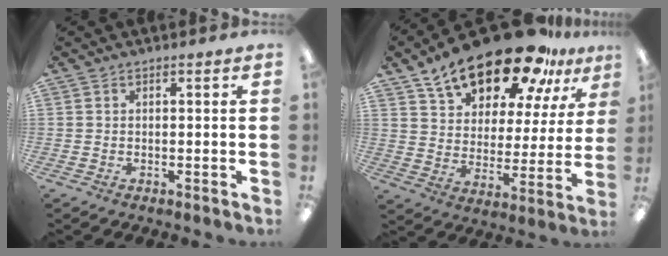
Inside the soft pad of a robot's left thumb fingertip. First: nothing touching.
{"total": 20.3, "force": [15.7, 8.5, 9.7], "torque": [-0.167, -0.102, 0.270]}